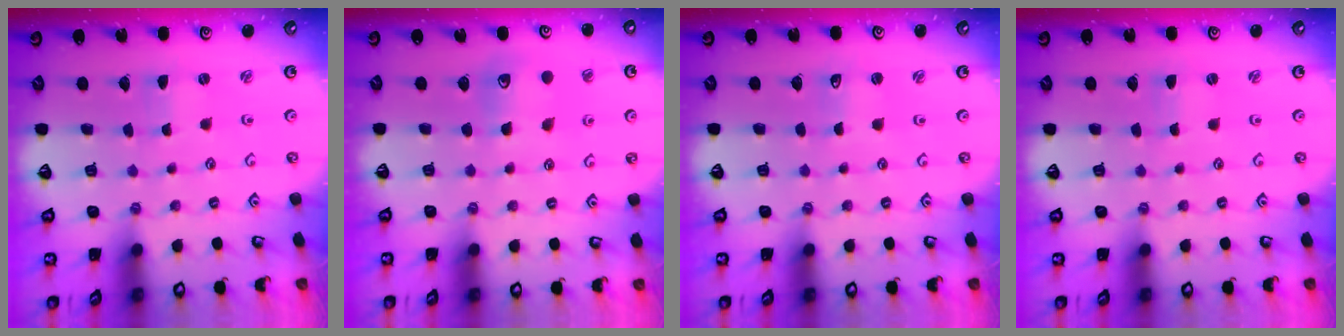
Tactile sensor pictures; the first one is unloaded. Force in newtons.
{"total": 8.8, "press": 8.8, "slide": 0.8}
{"total": 0.0}
{"total": 0.0}